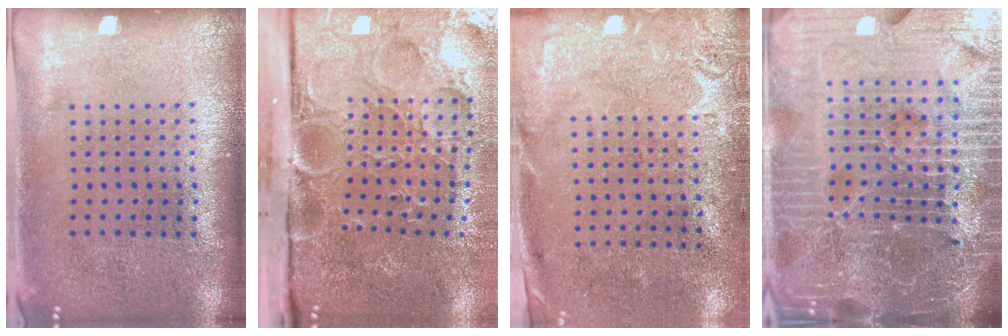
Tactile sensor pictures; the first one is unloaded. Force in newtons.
{"total": 5.2, "press": 4.1, "slide": 3.2}
{"total": 2.8, "press": 2.2, "slide": 1.8}
{"total": 6.9, "press": 6.0, "slide": 3.3}